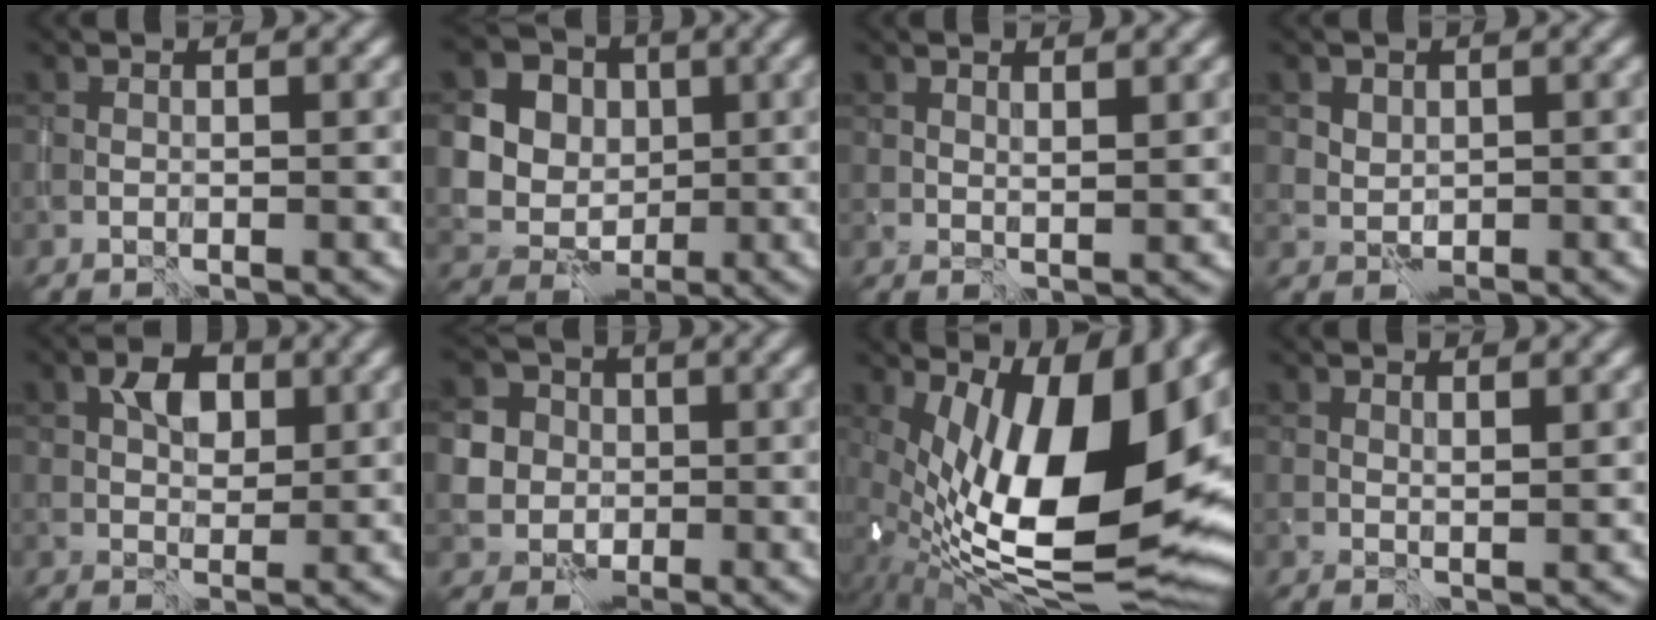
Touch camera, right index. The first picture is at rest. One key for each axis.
{"total": 11.8, "fx": 2.9, "fy": 10.4, "fz": 4.6, "tx": -0.117, "ty": 0.023, "tz": 0.049}
{"total": 1.5, "fx": 1.3, "fy": 0.3, "fz": 0.6, "tx": -0.008, "ty": -0.004, "tz": 0.026}
{"total": 1.3, "fx": 0.7, "fy": 1.1, "fz": 0.1, "tx": -0.002, "ty": 0.001, "tz": 0.015}
{"total": 3.5, "fx": 1.2, "fy": 2.3, "fz": 2.3, "tx": -0.037, "ty": 0.004, "tz": 0.019}
{"total": 5.1, "fx": 0.3, "fy": 4.9, "fz": 1.5, "tx": -0.034, "ty": 0.020, "tz": -0.006}
{"total": 16.0, "fx": 2.8, "fy": 7.1, "fz": 14.1, "tx": -0.232, "ty": 0.005, "tz": 0.050}
{"total": 1.2, "fx": 1.1, "fy": 0.2, "fz": 0.5, "tx": -0.006, "ty": -0.004, "tz": 0.021}